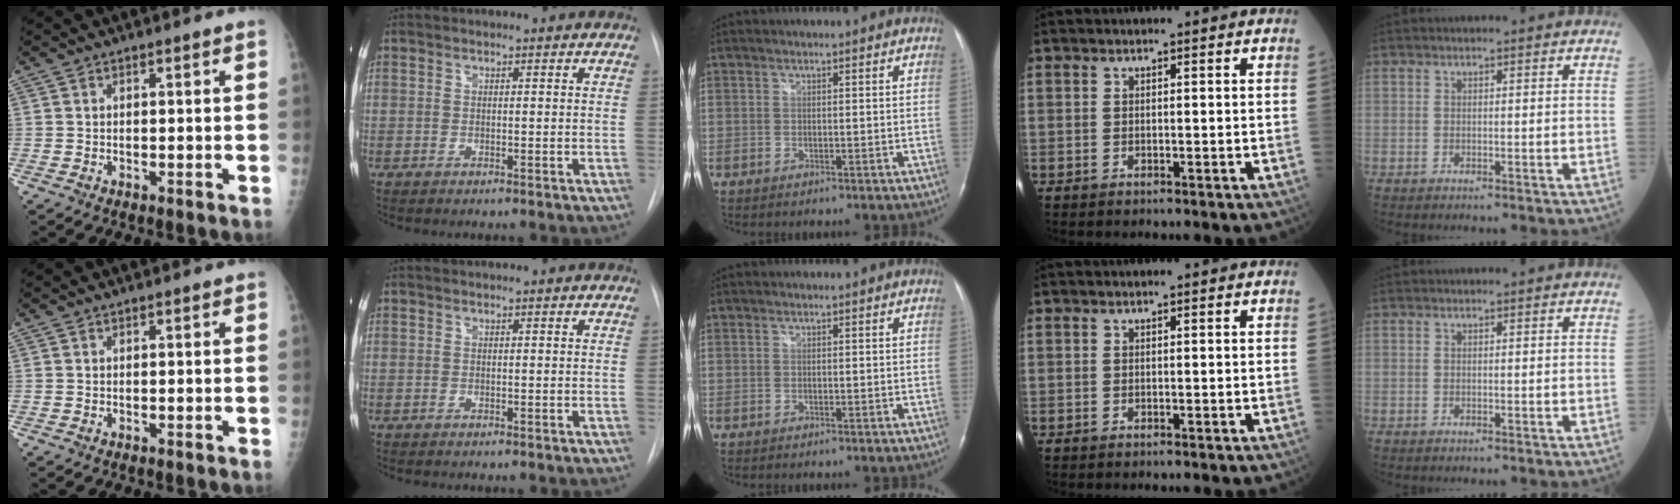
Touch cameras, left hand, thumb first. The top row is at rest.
{}